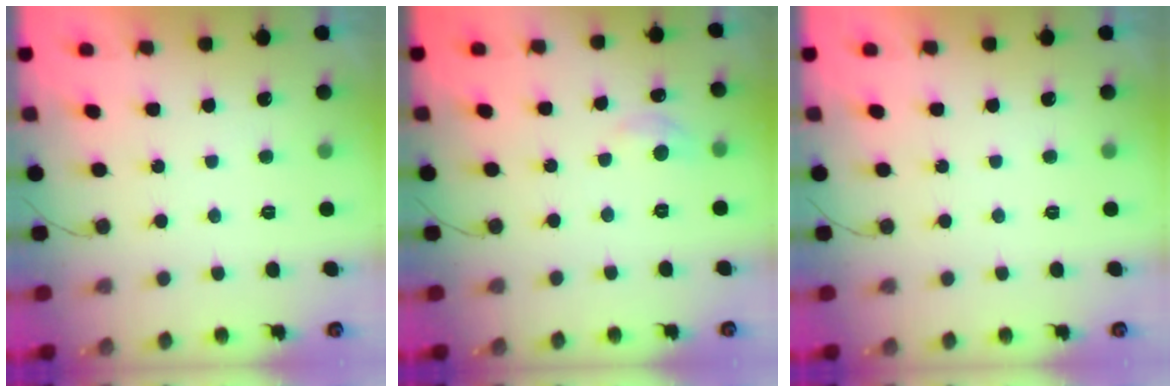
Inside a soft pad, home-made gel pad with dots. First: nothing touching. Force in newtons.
{"total": 6.8, "press": 6.7, "slide": 1.0}
{"total": 0.0}